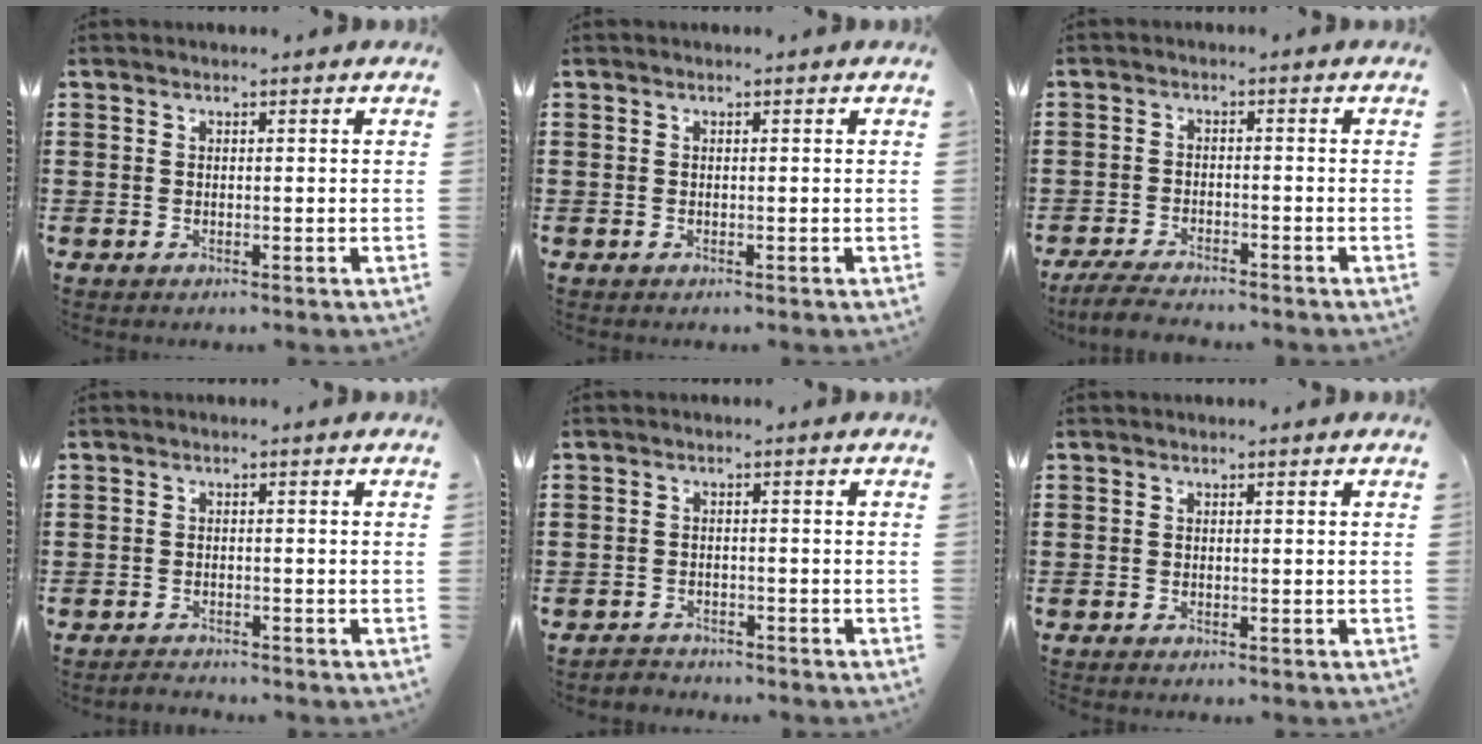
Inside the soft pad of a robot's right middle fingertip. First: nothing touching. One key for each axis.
{"total": 0.0}
{"total": 3.9, "fx": -3.7, "fy": 0.4, "fz": 1.2, "tx": -0.034, "ty": -0.005, "tz": -0.078}
{"total": 1.2, "fx": -1.2, "fy": 0.1, "fz": 0.0, "tx": -0.004, "ty": 0.002, "tz": -0.026}
{"total": 1.8, "fx": -1.7, "fy": 0.4, "fz": -0.2, "tx": -0.003, "ty": 0.001, "tz": -0.040}
{"total": 0.0}